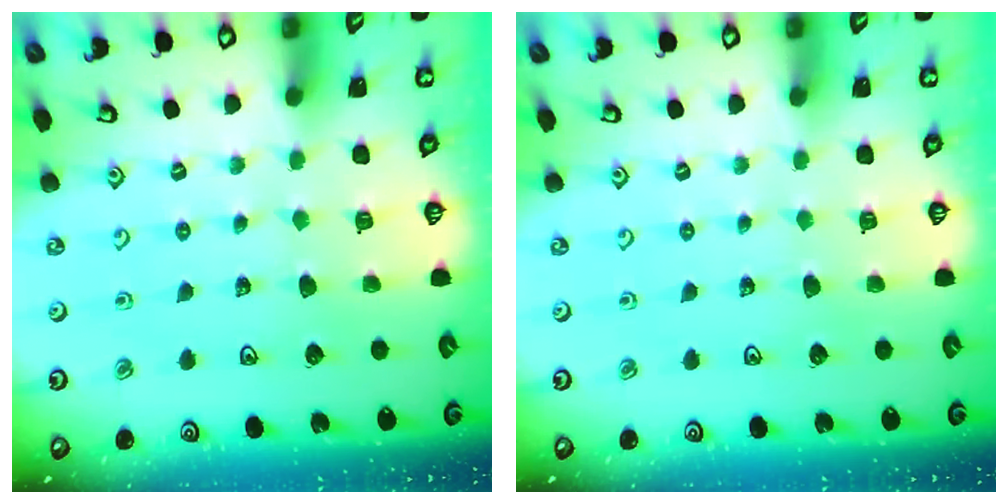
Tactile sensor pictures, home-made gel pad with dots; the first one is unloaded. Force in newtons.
{"total": 0.0}